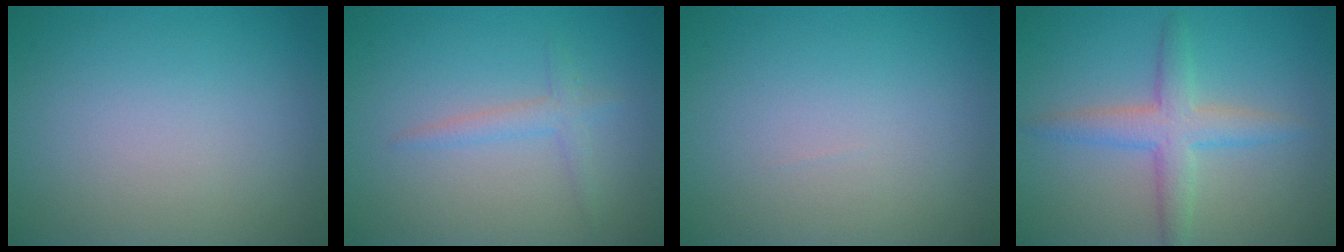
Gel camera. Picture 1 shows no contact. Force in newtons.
{"total": 1.6, "press": 1.6, "slide": 0.1}
{"total": 0.0}
{"total": 3.8, "press": 3.8, "slide": 0.1}